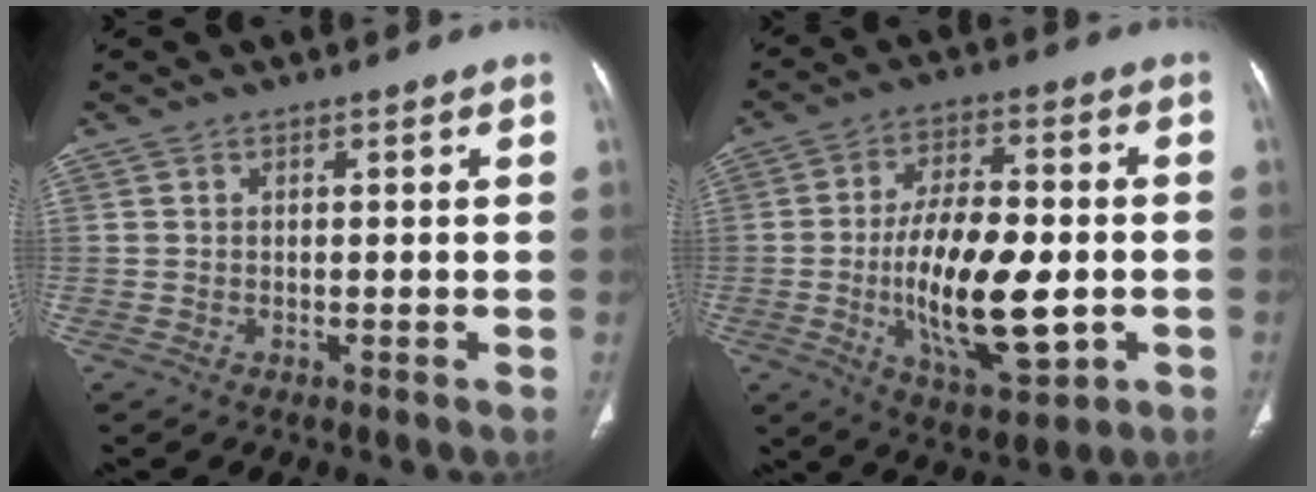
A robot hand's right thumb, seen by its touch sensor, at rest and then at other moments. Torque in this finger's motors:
{"motor_torque": [2.22, 2.79, 1.91, -0.47, 0.51]}